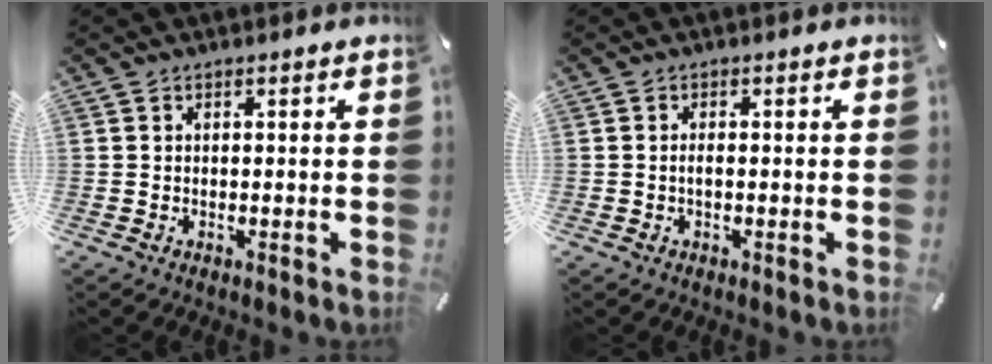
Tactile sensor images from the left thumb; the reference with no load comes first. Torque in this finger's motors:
{"motor_torque": [0.20, 0.01, 0.20, 0.07, 0.00]}